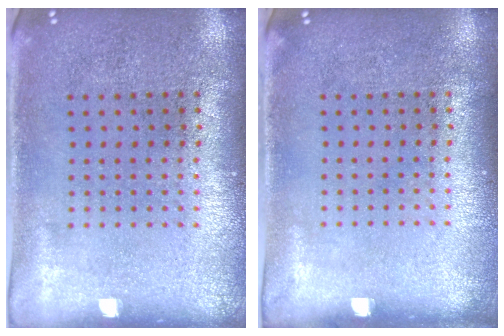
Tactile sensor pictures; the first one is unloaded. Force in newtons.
{"total": 0.0}